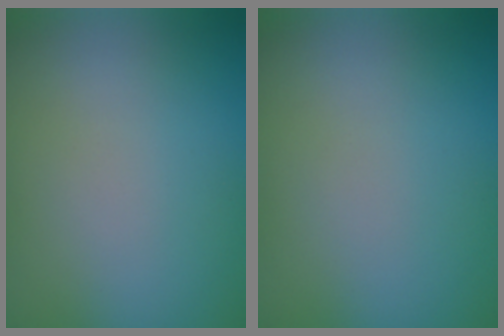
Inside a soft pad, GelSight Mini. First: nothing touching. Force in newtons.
{"total": 0.0}